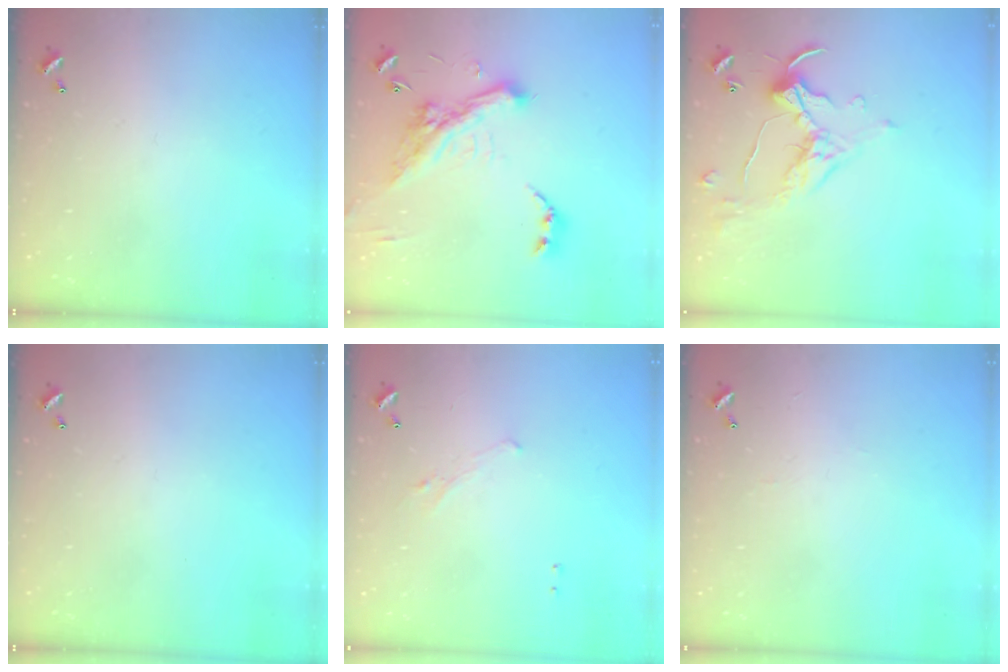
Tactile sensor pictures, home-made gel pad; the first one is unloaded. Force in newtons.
{"total": 7.7, "press": 7.5, "slide": 2.0}
{"total": 1.1, "press": 1.1, "slide": 0.1}
{"total": 0.0}
{"total": 1.2, "press": 0.9, "slide": 0.8}
{"total": 2.2, "press": 2.2, "slide": 0.4}